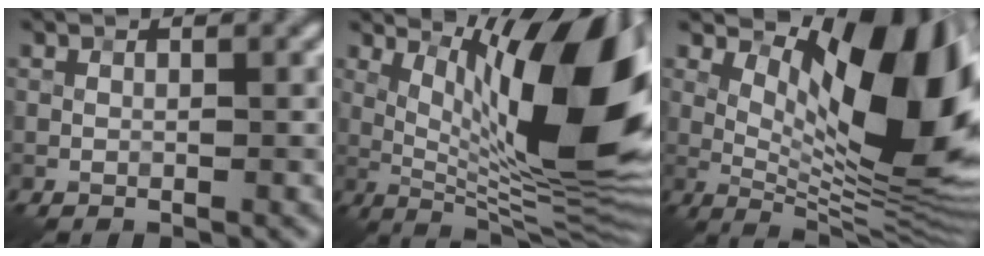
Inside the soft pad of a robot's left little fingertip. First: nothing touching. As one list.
[{"total": 15.1, "force": [3.6, 4.3, 14.1], "torque": [-0.176, 0.004, 0.058]}, {"total": 12.6, "force": [3.5, 4.9, 11.1], "torque": [-0.162, -0.001, 0.063]}]